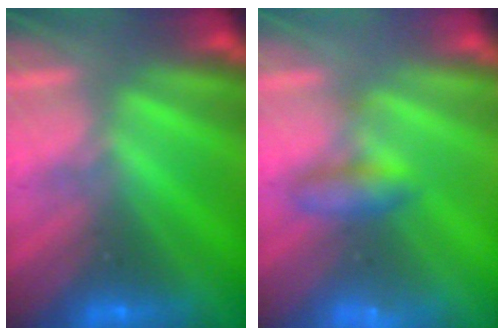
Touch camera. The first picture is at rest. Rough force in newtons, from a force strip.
{"total": 2.0}